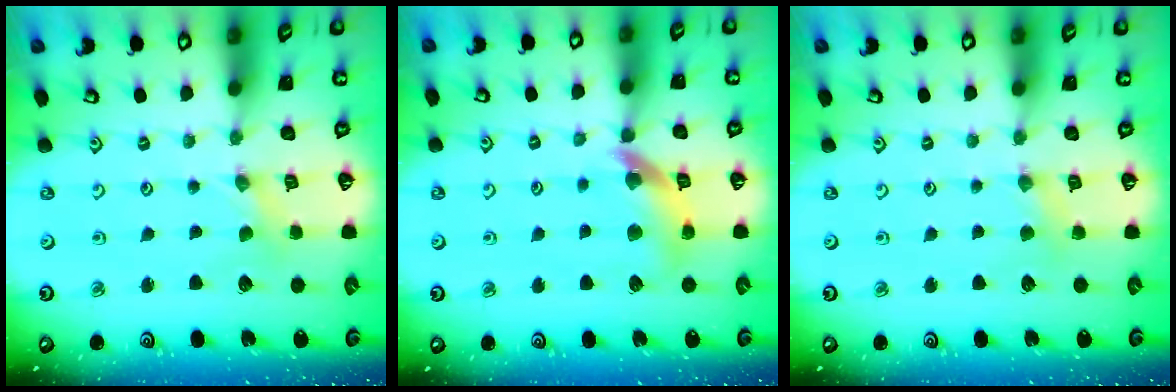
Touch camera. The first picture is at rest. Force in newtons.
{"total": 12.6, "press": 12.5, "slide": 1.5}
{"total": 3.8, "press": 3.8, "slide": 0.5}